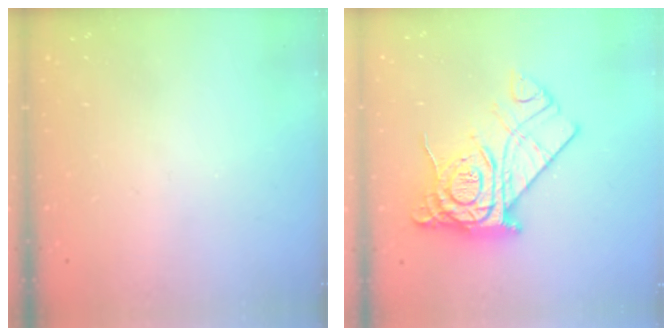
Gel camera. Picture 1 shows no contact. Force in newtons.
{"total": 18.3, "press": 18.2, "slide": 1.7}